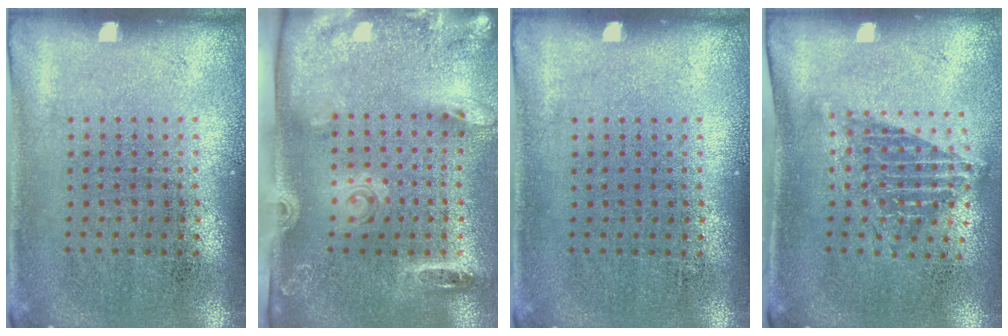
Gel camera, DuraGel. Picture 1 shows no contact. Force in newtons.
{"total": 2.7, "press": 1.9, "slide": 2.0}
{"total": 0.0}
{"total": 1.3, "press": 1.0, "slide": 0.9}